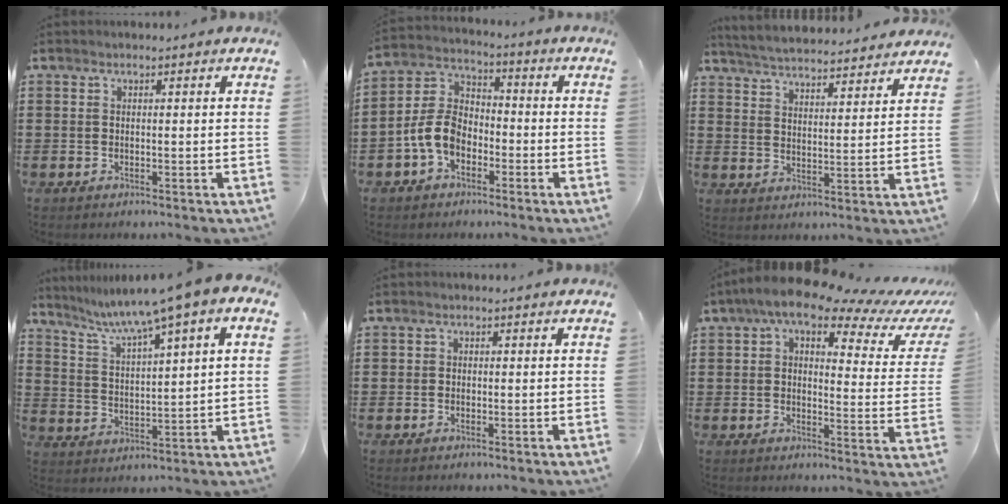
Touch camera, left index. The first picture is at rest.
{"total": 7.4, "force": [-3.2, 4.9, 4.5], "torque": [-0.127, 0.005, -0.073]}
{"total": 4.5, "force": [4.5, -0.2, 0.5], "torque": [-0.032, -0.033, 0.075]}
{"total": 6.7, "force": [4.9, -0.2, 4.5], "torque": [-0.107, -0.030, 0.076]}
{"total": 0.9, "force": [-0.2, 0.8, 0.2], "torque": [-0.007, 0.003, -0.006]}
{"total": 9.3, "force": [7.0, 1.8, 5.9], "torque": [-0.123, -0.032, 0.118]}